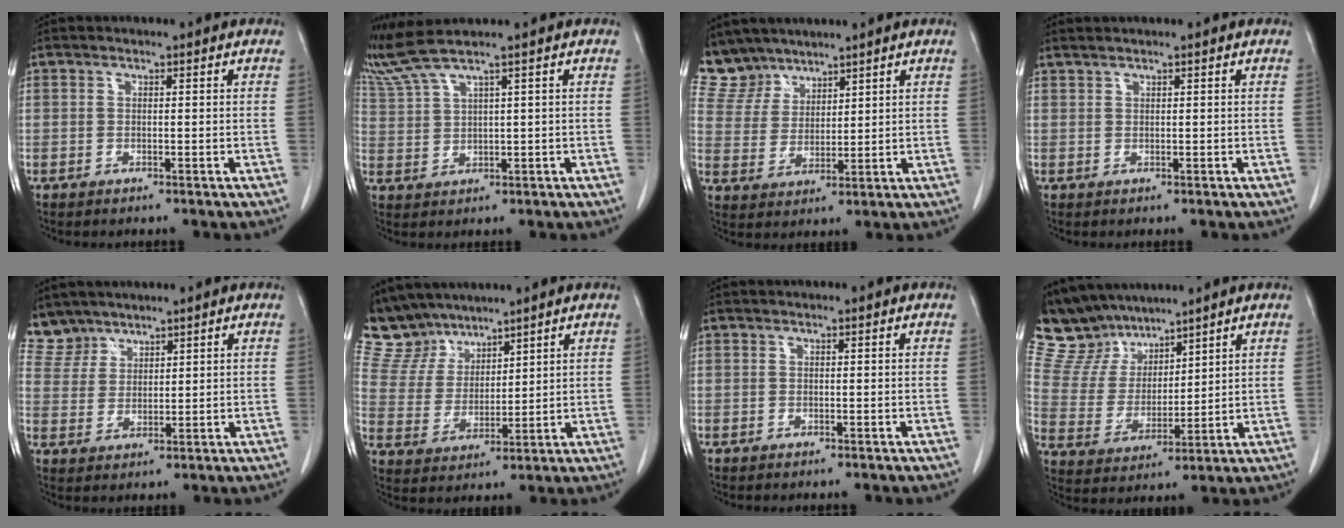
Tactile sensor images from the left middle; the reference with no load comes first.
{"total": 4.2, "force": [3.6, -1.5, 1.6], "torque": [-0.051, 0.006, 0.088]}
{"total": 6.1, "force": [5.6, 2.5, -0.2], "torque": [-0.002, 0.006, 0.126]}
{"total": 0.9, "force": [0.8, -0.1, 0.2], "torque": [-0.008, 0.006, 0.022]}
{"total": 4.5, "force": [4.0, 1.8, -0.7], "torque": [0.015, 0.005, 0.088]}
{"total": 8.1, "force": [7.4, 3.3, 0.4], "torque": [-0.021, 0.014, 0.160]}
{"total": 0.0}
{"total": 10.1, "force": [9.1, 4.0, 1.7], "torque": [-0.052, 0.021, 0.189]}